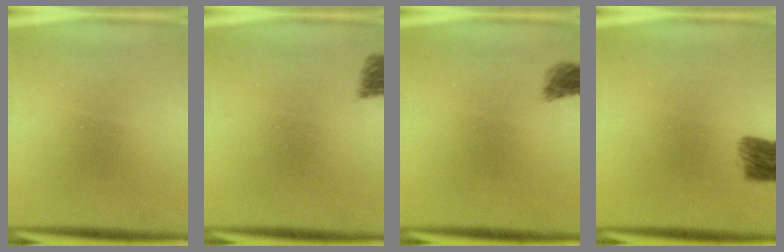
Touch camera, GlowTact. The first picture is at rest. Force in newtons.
{"total": 2.7}
{"total": 2.2}
{"total": 3.9}